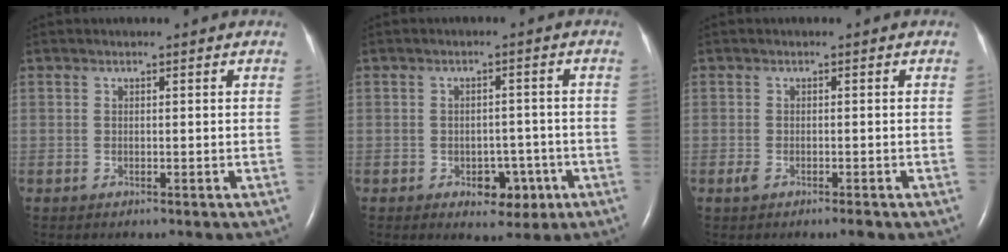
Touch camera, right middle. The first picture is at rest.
{"total": 4.7, "force": [-2.1, 3.0, 3.0], "torque": [-0.034, 0.009, -0.020]}
{"total": 2.0, "force": [-1.2, 0.5, 1.5], "torque": [-0.033, -0.004, -0.021]}